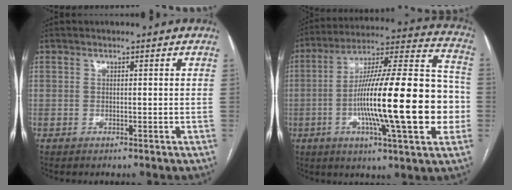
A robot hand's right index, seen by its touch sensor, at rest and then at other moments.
{"total": 24.7, "force": [-4.6, 2.9, 24.1], "torque": [-0.355, 0.012, -0.076]}